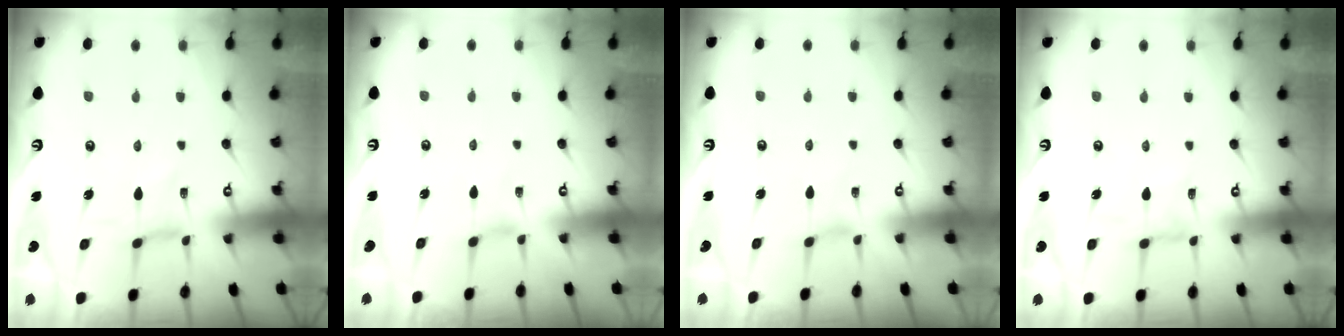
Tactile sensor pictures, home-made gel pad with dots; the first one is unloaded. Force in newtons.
{"total": 0.0}
{"total": 0.8, "press": 0.8, "slide": 0.2}
{"total": 1.6, "press": 1.5, "slide": 0.4}